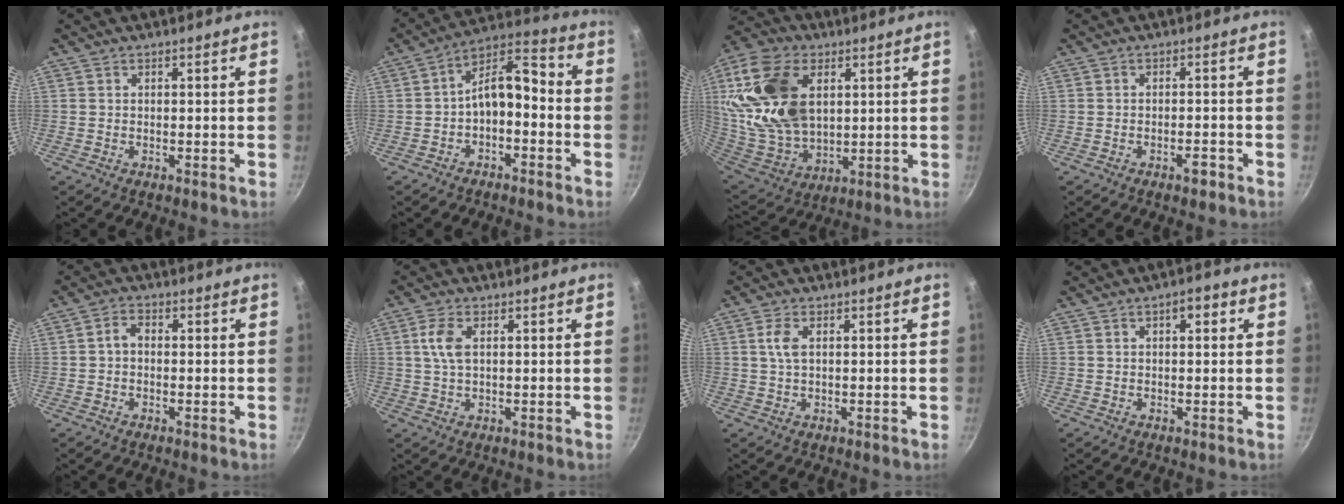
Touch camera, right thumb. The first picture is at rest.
{"total": 9.8, "force": [-2.4, 5.4, 7.8], "torque": [-0.111, 0.061, -0.046]}
{"total": 23.3, "force": [6.2, 15.1, 16.6], "torque": [-0.317, -0.023, 0.122]}
{"total": 2.3, "force": [-1.5, 0.8, 1.5], "torque": [-0.021, 0.012, -0.020]}
{"total": 2.7, "force": [-0.2, 2.0, 1.8], "torque": [-0.029, 0.012, -0.008]}
{"total": 4.8, "force": [1.2, 2.4, 3.9], "torque": [-0.085, 0.004, 0.023]}
{"total": 3.3, "force": [0.9, 1.5, 2.8], "torque": [-0.060, 0.003, 0.018]}
{"total": 3.3, "force": [1.2, 1.5, 2.7], "torque": [-0.027, 0.007, 0.013]}